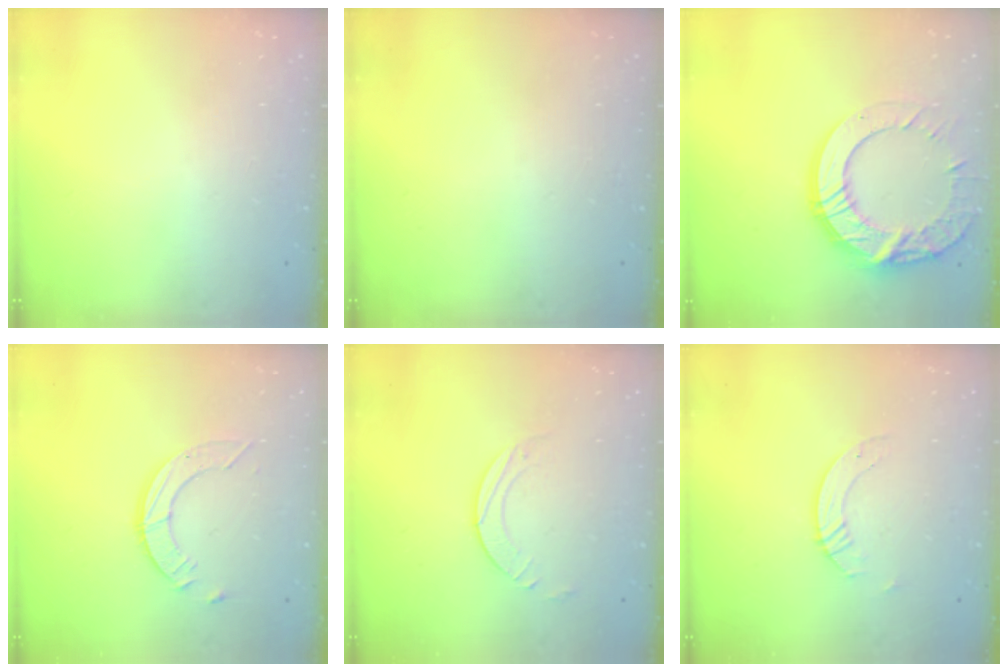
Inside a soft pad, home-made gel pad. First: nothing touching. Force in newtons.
{"total": 0.0}
{"total": 17.0, "press": 17.0, "slide": 1.2}
{"total": 4.2, "press": 4.2, "slide": 0.2}
{"total": 2.7, "press": 2.7, "slide": 0.2}
{"total": 3.2, "press": 3.1, "slide": 0.3}